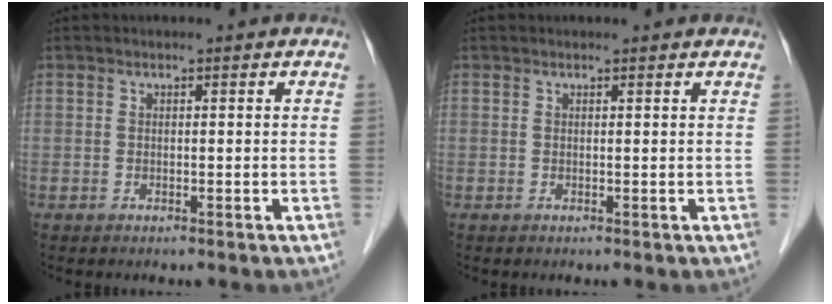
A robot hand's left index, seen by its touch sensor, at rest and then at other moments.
{"total": 1.0, "force": [1.0, 0.1, 0.1], "torque": [-0.010, 0.003, 0.009]}